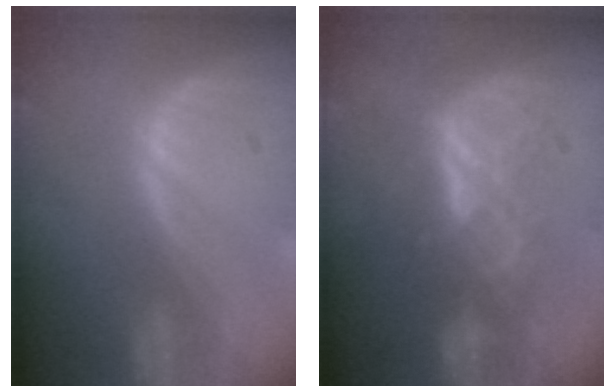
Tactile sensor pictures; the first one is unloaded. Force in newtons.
{"total": 6.5, "press": 6.2, "slide": 1.9}